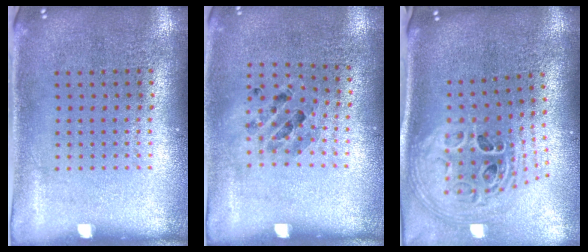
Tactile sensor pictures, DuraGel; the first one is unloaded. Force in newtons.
{"total": 0.9, "press": 0.8, "slide": 0.2}
{"total": 2.6, "press": 1.8, "slide": 1.8}